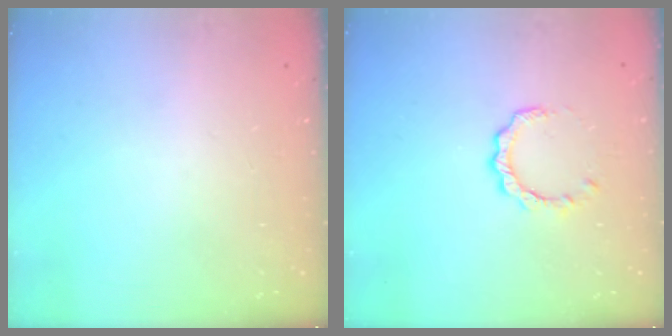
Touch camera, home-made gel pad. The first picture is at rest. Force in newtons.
{"total": 5.3, "press": 5.3, "slide": 0.5}